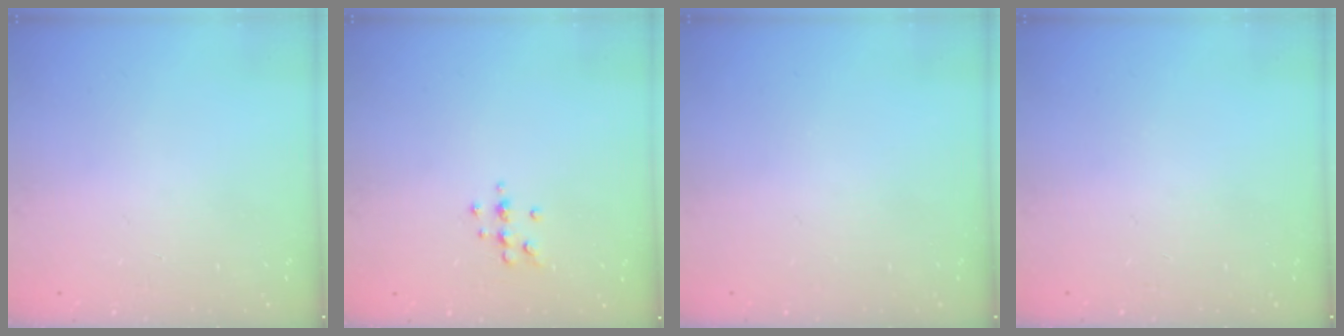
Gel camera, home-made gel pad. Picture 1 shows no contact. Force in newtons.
{"total": 4.9, "press": 4.8, "slide": 0.7}
{"total": 0.0}
{"total": 0.0}